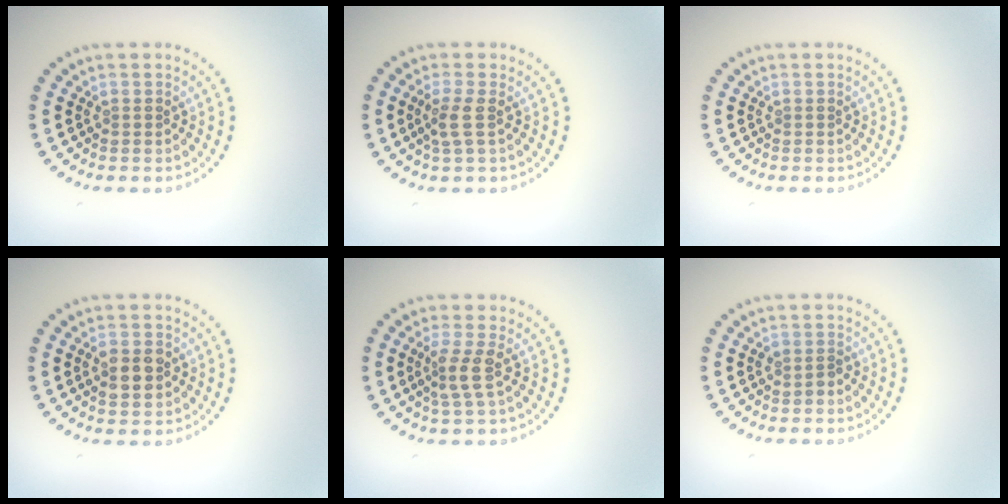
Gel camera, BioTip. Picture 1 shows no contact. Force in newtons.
{"total": 1.9, "press": 1.5, "slide": 1.1}
{"total": 0.0}
{"total": 2.9, "press": 2.9, "slide": 0.1}
{"total": 2.3, "press": 1.7, "slide": 1.6}
{"total": 0.7, "press": 0.7, "slide": 0.3}